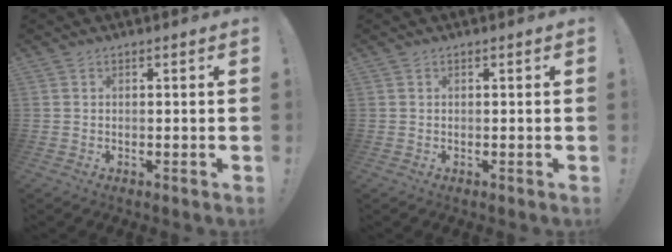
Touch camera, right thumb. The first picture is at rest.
{"total": 0.0}